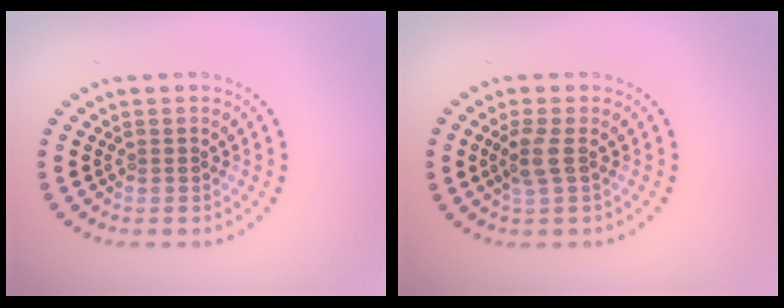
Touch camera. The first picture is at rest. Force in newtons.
{"total": 2.1, "press": 1.9, "slide": 1.0}